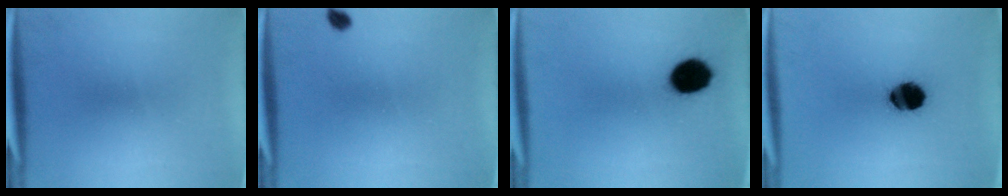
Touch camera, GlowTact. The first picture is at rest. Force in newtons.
{"total": 1.2}
{"total": 9.6}
{"total": 9.4}